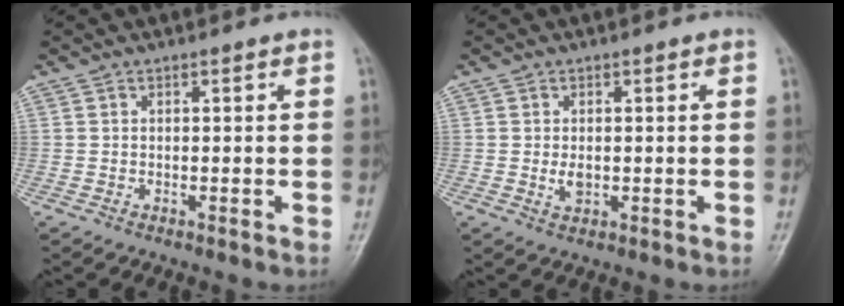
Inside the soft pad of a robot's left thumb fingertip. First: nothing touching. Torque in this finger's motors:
{"motor_torque": [0.03, 0.10, 0.08, -0.11, 0.01]}